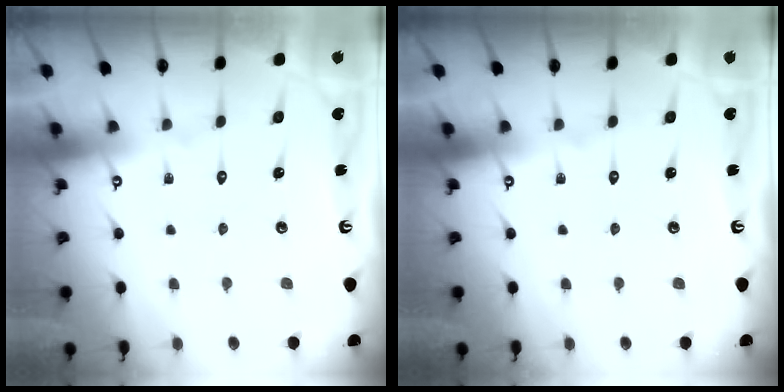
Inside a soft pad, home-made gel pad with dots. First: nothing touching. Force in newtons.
{"total": 0.0}